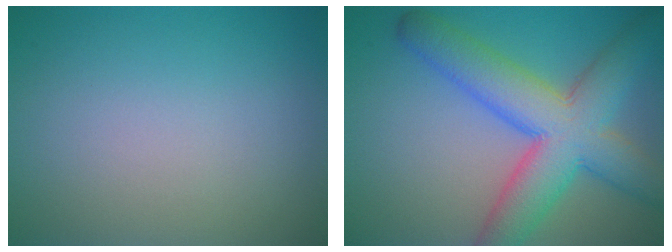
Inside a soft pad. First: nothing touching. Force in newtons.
{"total": 9.0, "press": 9.0, "slide": 0.3}